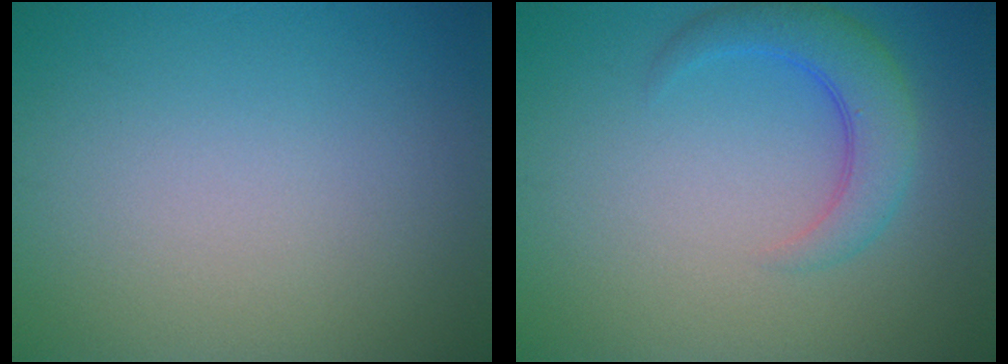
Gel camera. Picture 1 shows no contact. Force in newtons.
{"total": 3.8, "press": 3.7, "slide": 0.3}